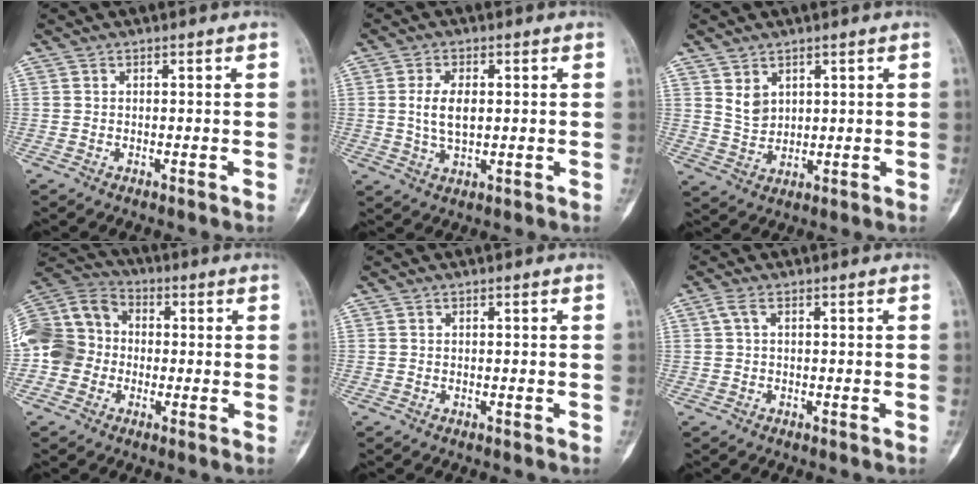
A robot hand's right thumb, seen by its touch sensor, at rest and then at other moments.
{"total": 6.0, "force": [0.6, 3.2, 5.0], "torque": [-0.099, -0.003, 0.014]}
{"total": 4.1, "force": [2.0, 2.9, 2.1], "torque": [-0.028, -0.021, 0.051]}
{"total": 15.1, "force": [-2.0, 13.3, 6.9], "torque": [-0.140, 0.049, -0.044]}
{"total": 0.0}
{"total": 1.9, "force": [0.4, 0.9, 1.6], "torque": [-0.042, 0.006, 0.010]}